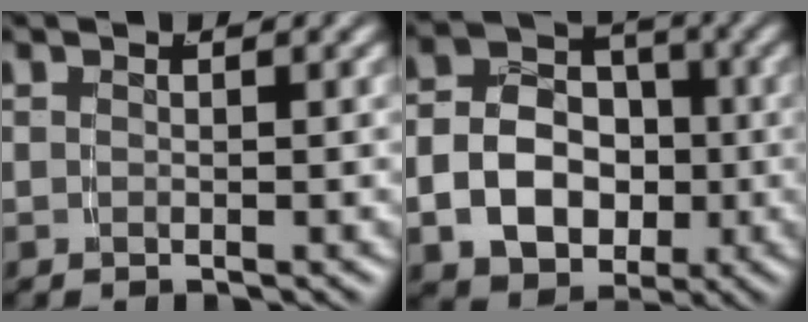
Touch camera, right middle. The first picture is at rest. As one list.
[{"total": 11.3, "force": [-2.3, 9.7, 5.4], "torque": [-0.107, -0.030, -0.043]}]